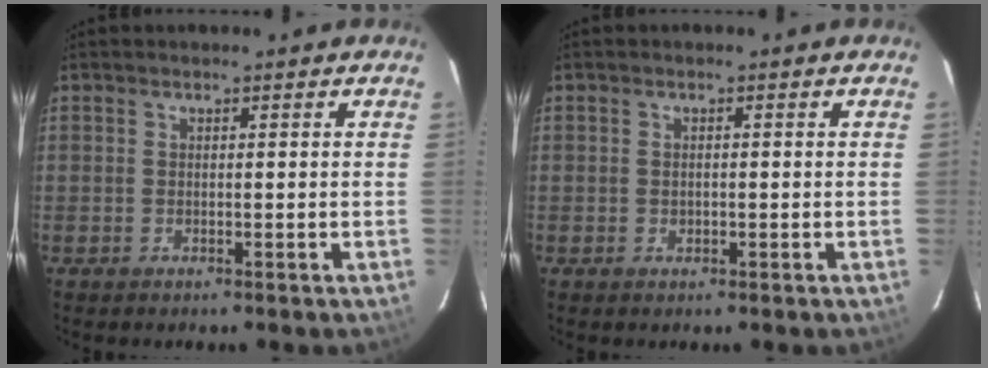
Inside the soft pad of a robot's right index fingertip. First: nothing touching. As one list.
[{"total": 0.9, "force": [-0.2, 0.8, 0.4], "torque": [-0.006, 0.001, -0.002]}]